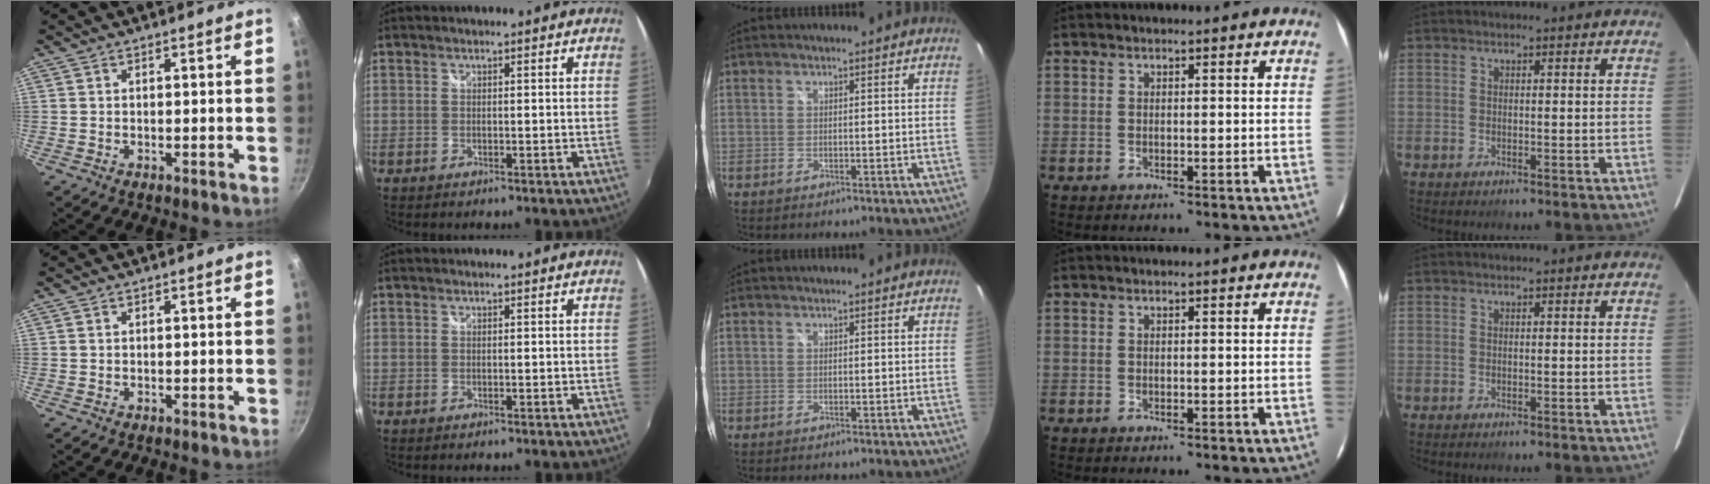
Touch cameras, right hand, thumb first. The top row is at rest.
{}